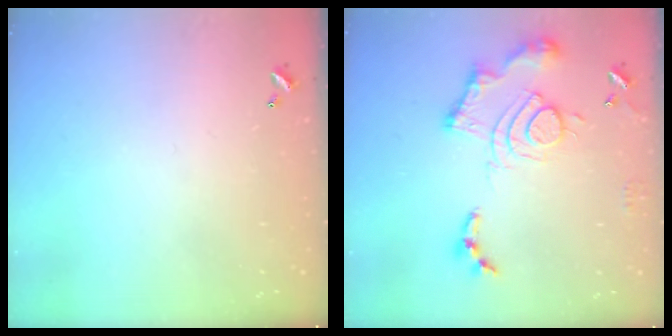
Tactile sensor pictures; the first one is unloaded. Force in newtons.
{"total": 15.7, "press": 15.6, "slide": 1.4}